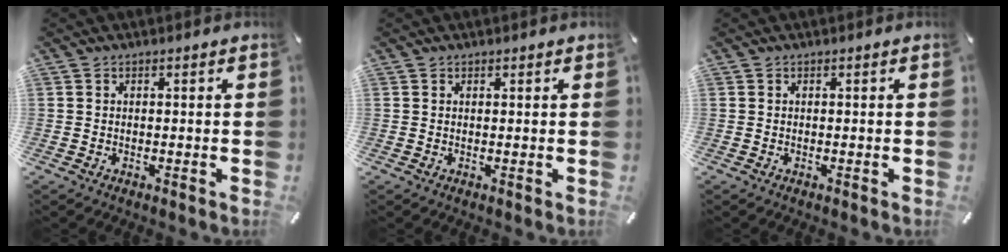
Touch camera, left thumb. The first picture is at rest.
{"total": 0.7, "force": [0.5, 0.4, 0.1], "torque": [-0.001, 0.000, 0.010]}
{"total": 0.0}